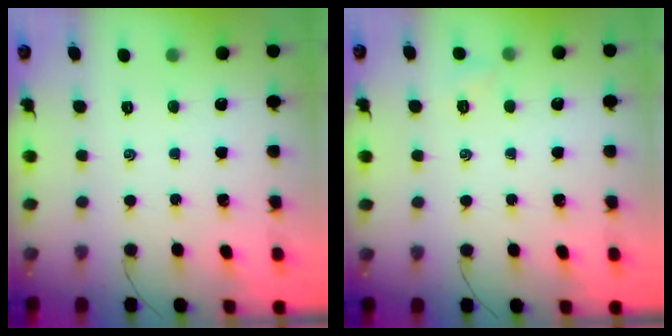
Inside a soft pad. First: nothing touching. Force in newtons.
{"total": 3.5, "press": 3.3, "slide": 1.2}